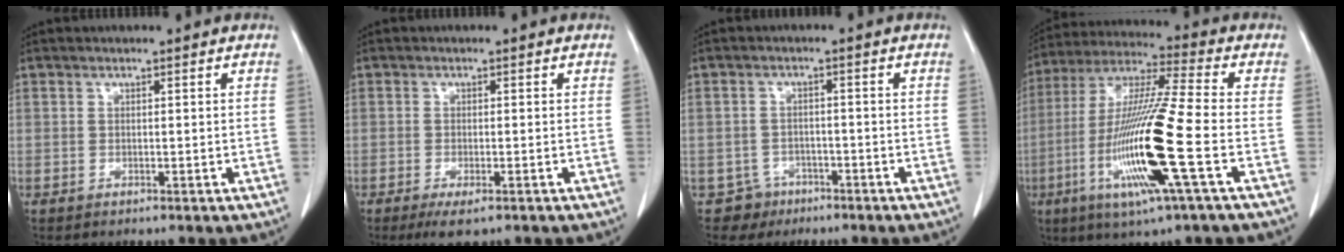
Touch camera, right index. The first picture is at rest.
{"total": 3.5, "force": [-2.2, 0.9, 2.6], "torque": [-0.044, -0.007, -0.031]}
{"total": 3.6, "force": [-2.2, 2.8, -0.6], "torque": [0.013, 0.013, -0.034]}
{"total": 18.2, "force": [-5.3, -0.1, 17.4], "torque": [-0.360, -0.020, -0.108]}